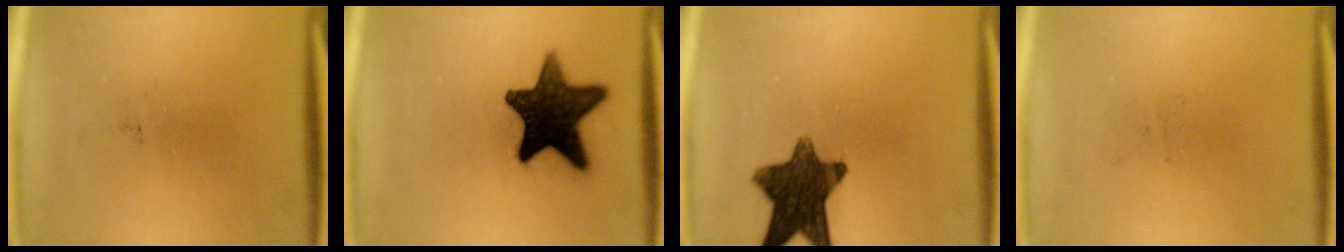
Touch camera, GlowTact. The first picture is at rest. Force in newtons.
{"total": 15.6}
{"total": 11.8}
{"total": 0.0}